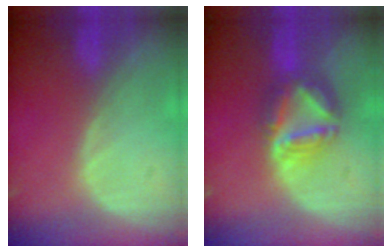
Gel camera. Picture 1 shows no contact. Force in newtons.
{"total": 7.6, "press": 6.7, "slide": 3.6}